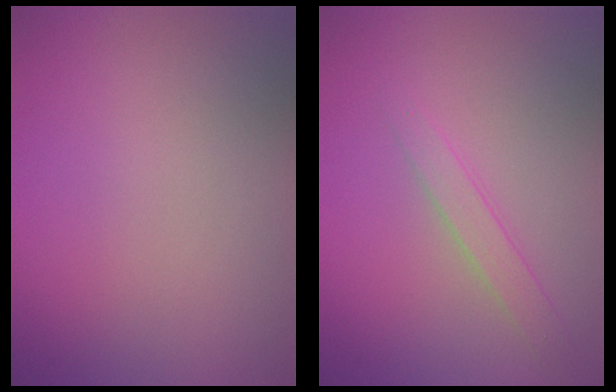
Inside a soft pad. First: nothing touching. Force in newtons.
{"total": 1.6, "press": 1.6, "slide": 0.1}